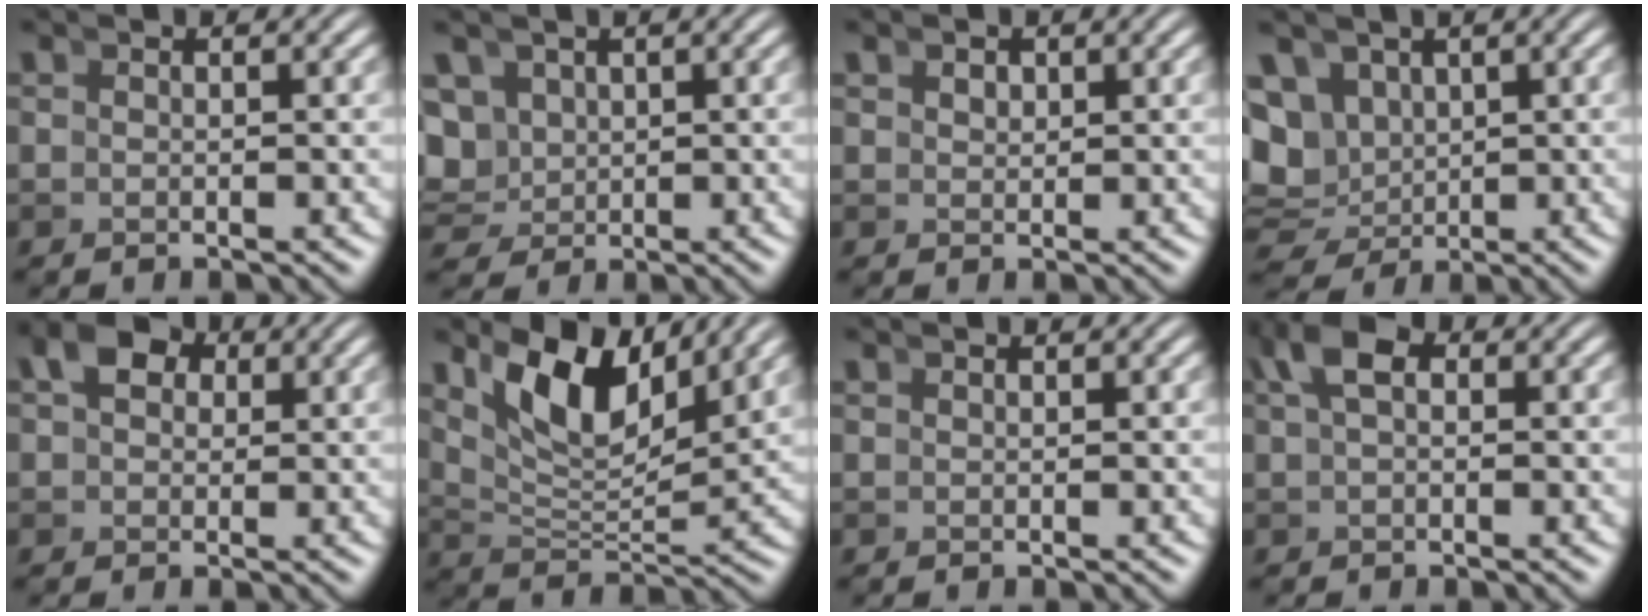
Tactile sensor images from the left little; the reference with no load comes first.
{"total": 6.5, "force": [0.0, 6.1, 2.4], "torque": [-0.087, -0.036, 0.014]}
{"total": 0.9, "force": [0.7, 0.4, 0.3], "torque": [0.002, -0.002, 0.021]}
{"total": 9.5, "force": [0.1, 8.6, 4.0], "torque": [-0.107, -0.045, 0.017]}
{"total": 5.6, "force": [2.2, 4.2, 2.9], "torque": [-0.048, 0.012, 0.027]}
{"total": 7.2, "force": [3.9, 2.8, 5.4], "torque": [-0.080, 0.002, 0.070]}
{"total": 0.0}
{"total": 3.9, "force": [1.5, 2.0, 2.9], "torque": [-0.061, 0.004, 0.029]}